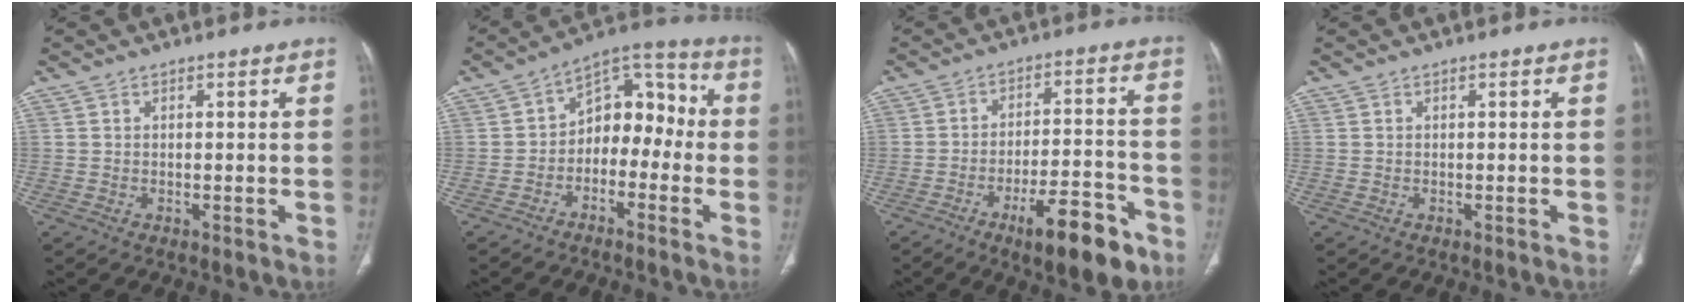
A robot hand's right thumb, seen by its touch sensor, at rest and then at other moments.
{"total": 11.3, "force": [-2.3, 7.9, 7.8], "torque": [-0.069, 0.057, -0.052]}
{"total": 13.5, "force": [-7.9, 4.4, 10.0], "torque": [-0.134, 0.051, -0.115]}
{"total": 0.0}